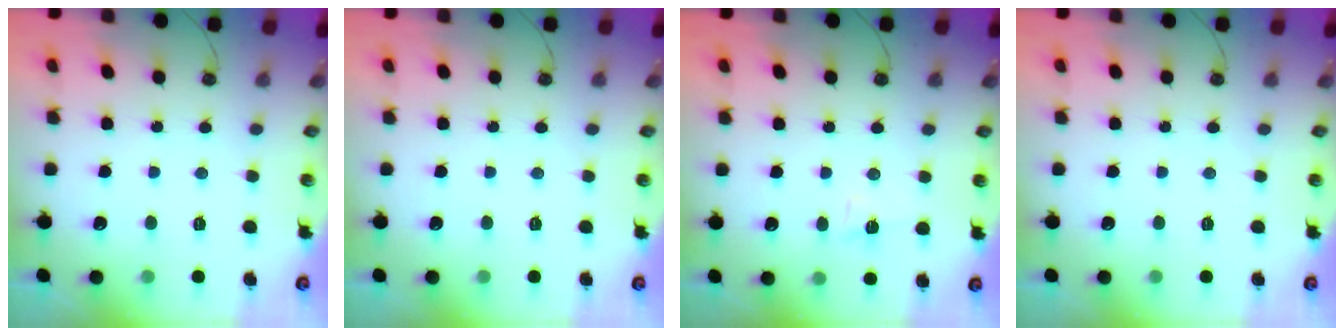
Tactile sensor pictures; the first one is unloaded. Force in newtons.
{"total": 0.0}
{"total": 5.6, "press": 5.1, "slide": 2.4}
{"total": 0.0}